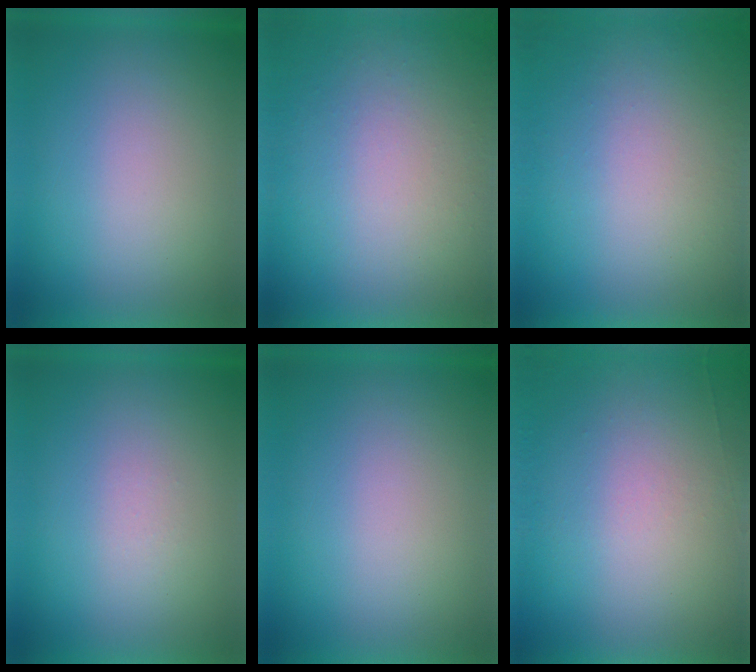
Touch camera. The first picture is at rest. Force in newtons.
{"total": 9.5}
{"total": 1.2}
{"total": 1.4}
{"total": 0.0}
{"total": 5.6}